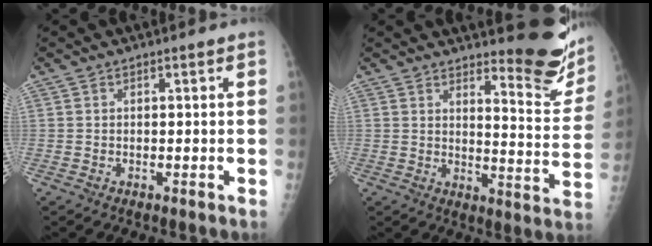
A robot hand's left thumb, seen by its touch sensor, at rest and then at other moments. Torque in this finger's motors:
{"motor_torque": [3.15, 1.86, 0.74, -0.66, 0.12]}